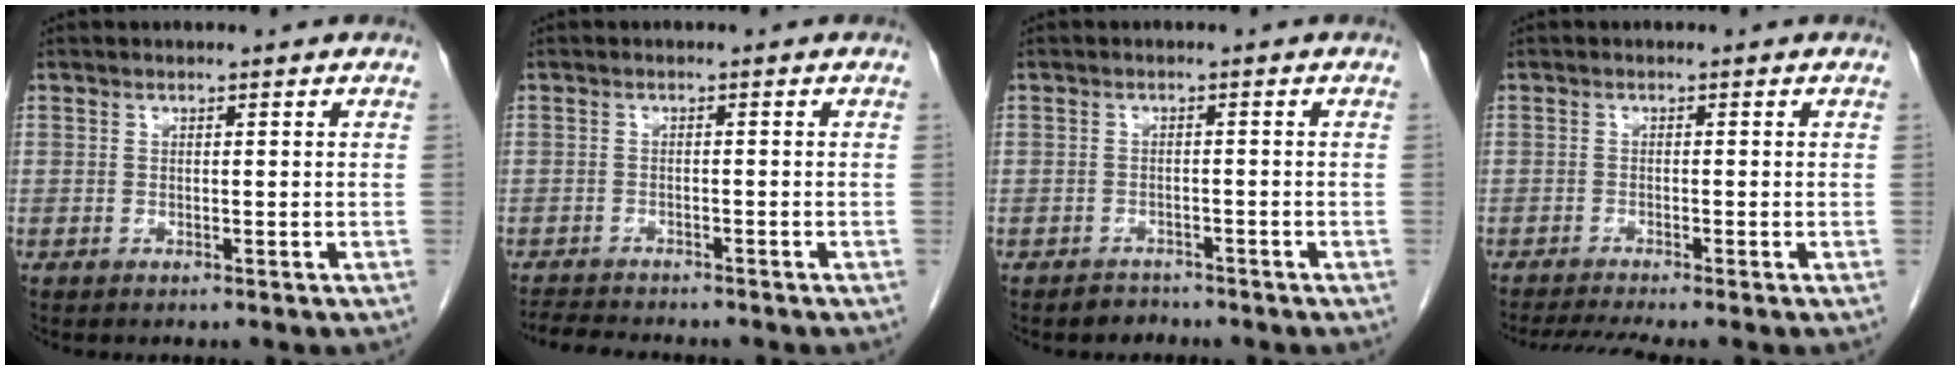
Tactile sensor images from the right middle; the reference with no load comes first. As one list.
[{"total": 5.7, "force": [-5.3, 0.8, 2.0], "torque": [-0.032, -0.011, -0.082]}, {"total": 1.9, "force": [-1.6, 1.0, -0.3], "torque": [-0.002, 0.003, -0.025]}, {"total": 4.2, "force": [-3.5, -0.7, 2.1], "torque": [-0.036, -0.013, -0.062]}]